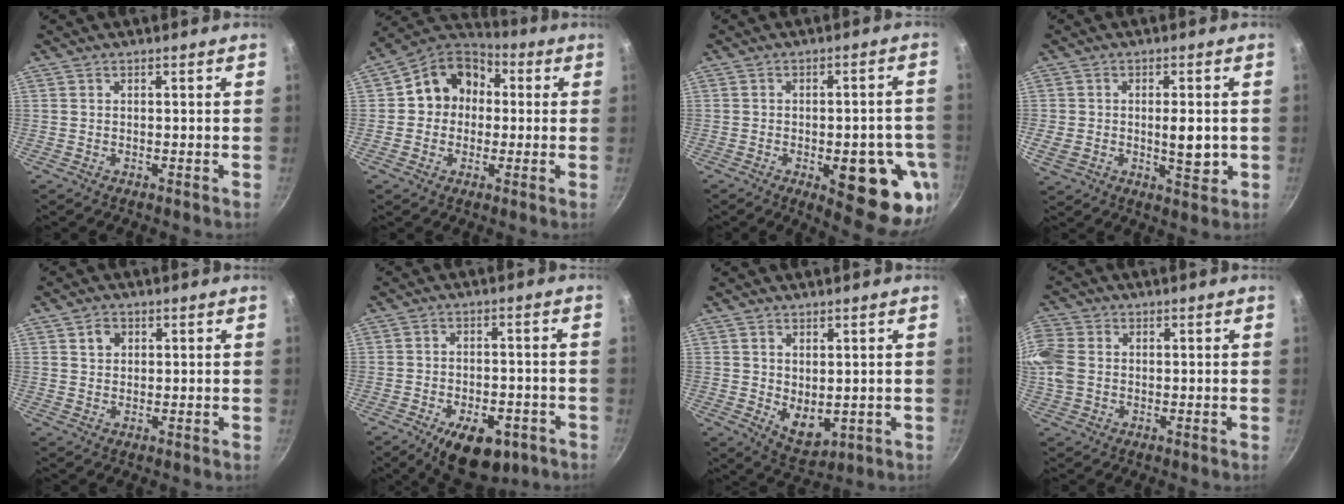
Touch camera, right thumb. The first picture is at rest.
{"total": 12.0, "force": [0.9, 10.4, 5.9], "torque": [-0.053, 0.030, -0.008]}
{"total": 15.9, "force": [-5.1, 6.2, 13.7], "torque": [-0.124, 0.010, -0.061]}
{"total": 8.3, "force": [-0.2, 4.1, 7.2], "torque": [-0.102, -0.006, -0.002]}
{"total": 2.8, "force": [1.1, 2.2, 1.3], "torque": [-0.011, 0.002, 0.018]}
{"total": 12.2, "force": [-6.3, 6.6, 8.1], "torque": [-0.093, 0.022, -0.078]}
{"total": 6.3, "force": [0.9, 3.9, 4.8], "torque": [-0.060, -0.023, 0.030]}
{"total": 8.0, "force": [0.6, 6.3, 4.8], "torque": [-0.102, 0.007, 0.004]}